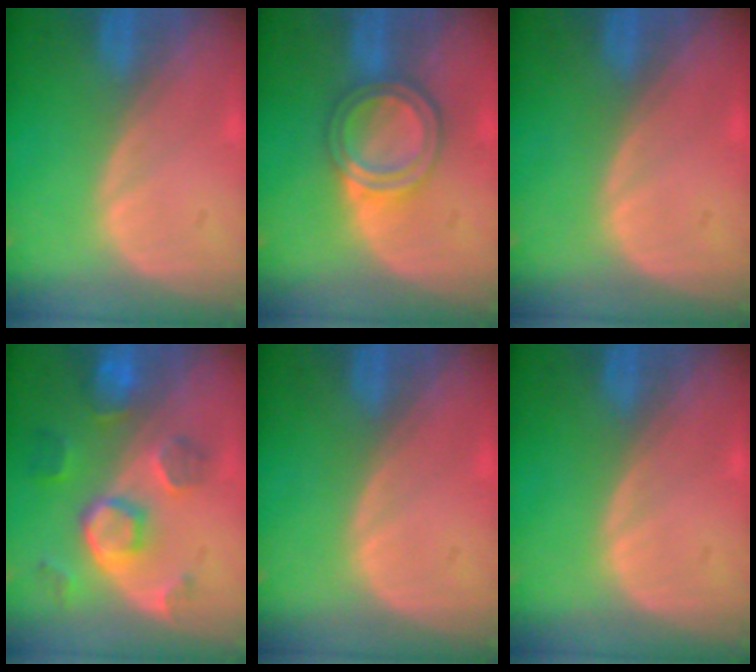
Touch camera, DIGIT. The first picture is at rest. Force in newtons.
{"total": 6.1, "press": 5.3, "slide": 3.0}
{"total": 0.0}
{"total": 8.6, "press": 7.7, "slide": 3.8}
{"total": 0.0}
{"total": 0.0}